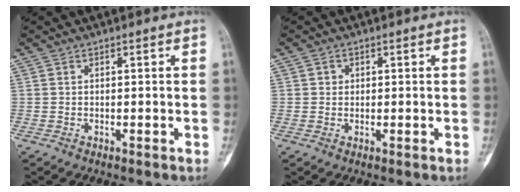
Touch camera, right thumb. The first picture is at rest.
{"total": 1.4, "force": [0.3, 1.3, 0.4], "torque": [0.002, 0.002, 0.002]}